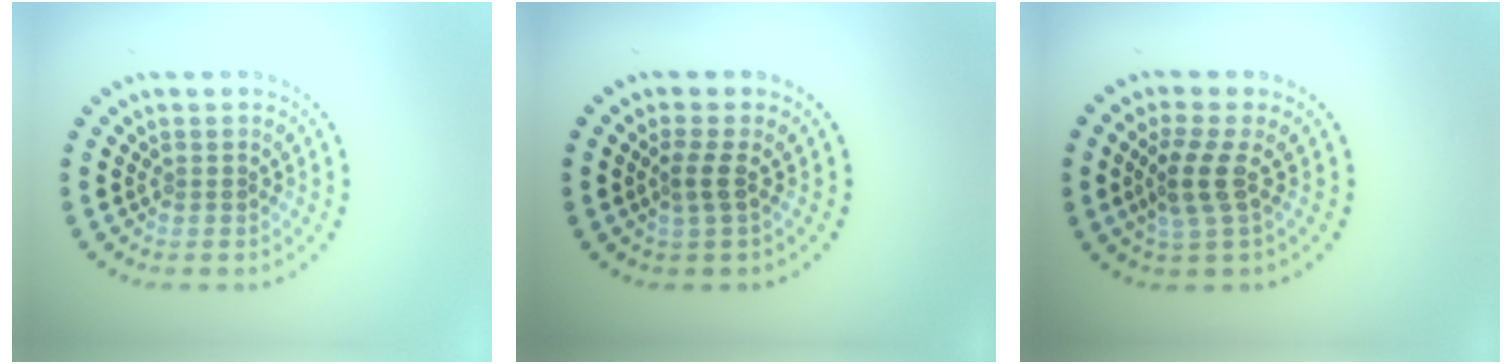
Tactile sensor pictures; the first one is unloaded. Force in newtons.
{"total": 1.7, "press": 1.2, "slide": 1.3}
{"total": 2.8, "press": 2.4, "slide": 1.4}